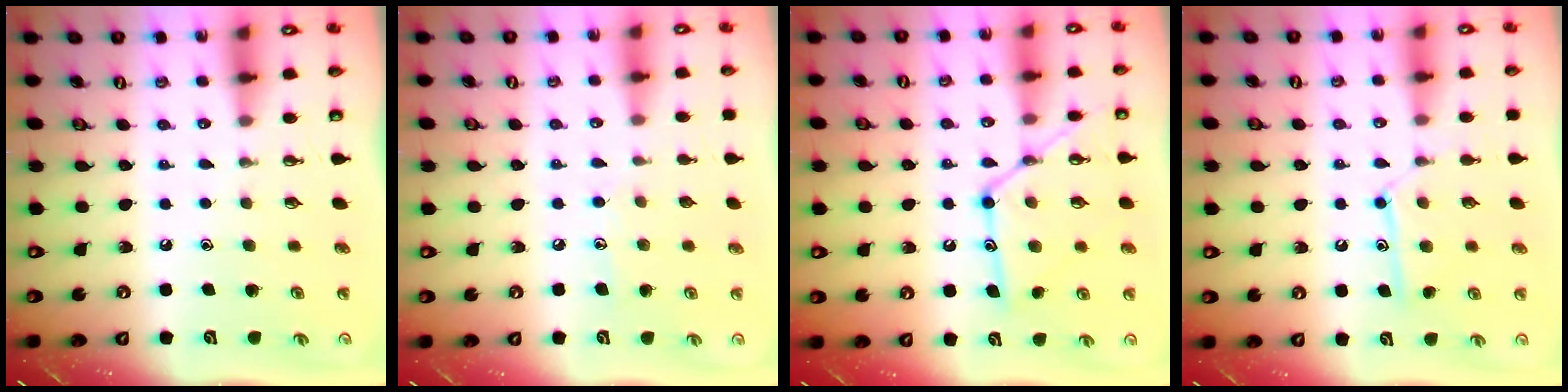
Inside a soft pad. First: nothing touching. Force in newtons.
{"total": 6.0, "press": 6.0, "slide": 0.5}
{"total": 15.8, "press": 15.7, "slide": 1.4}
{"total": 12.3, "press": 12.3, "slide": 0.8}